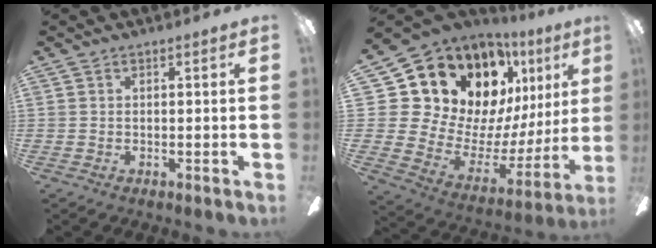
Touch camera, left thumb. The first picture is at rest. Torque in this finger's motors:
{"motor_torque": [1.65, 1.59, 0.08, -0.07, 0.14]}